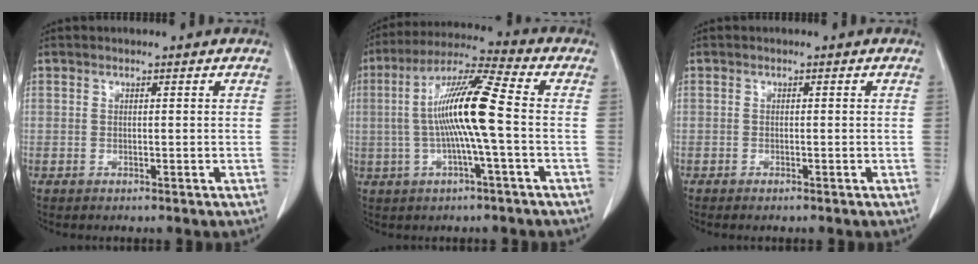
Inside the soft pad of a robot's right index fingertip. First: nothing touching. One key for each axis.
{"total": 12.0, "fx": -0.6, "fy": -0.1, "fz": 11.9, "tx": -0.228, "ty": 0.017, "tz": -0.017}
{"total": 1.1, "fx": -0.9, "fy": 0.0, "fz": 0.6, "tx": -0.013, "ty": -0.003, "tz": -0.011}